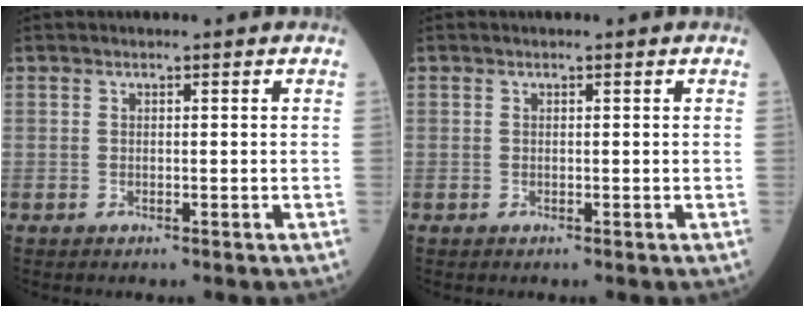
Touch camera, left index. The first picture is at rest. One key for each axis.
{"total": 0.0}